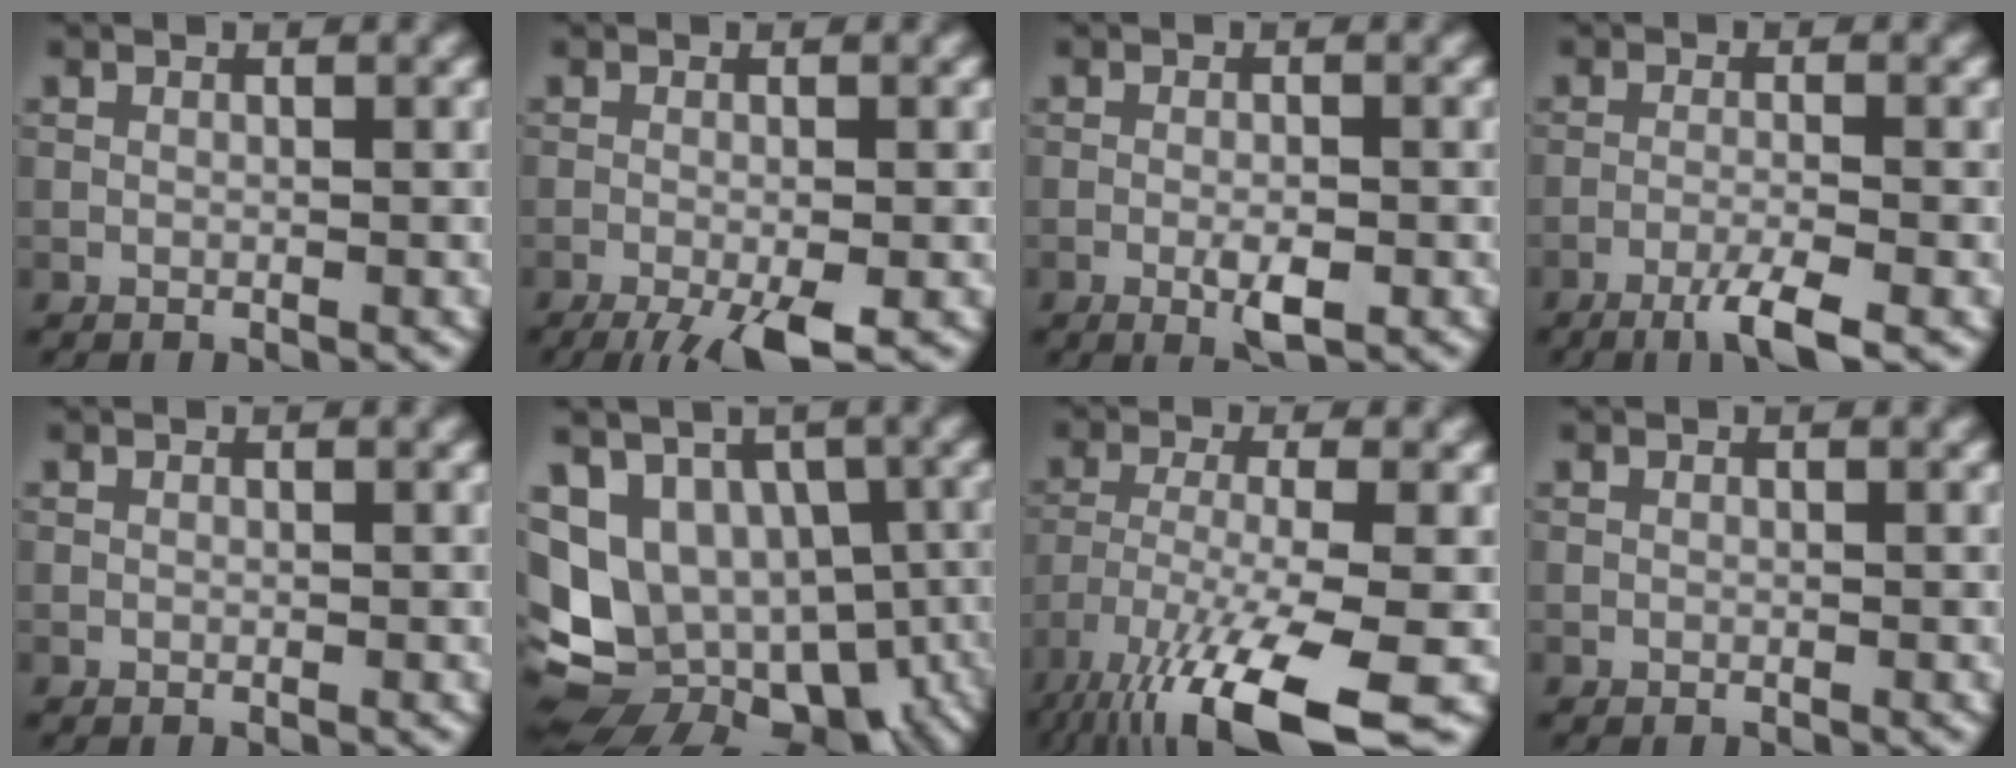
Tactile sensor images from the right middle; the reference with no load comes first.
{"total": 5.2, "force": [-3.0, 1.0, 4.1], "torque": [-0.063, -0.007, -0.051]}
{"total": 2.5, "force": [-1.0, 0.6, 2.3], "torque": [-0.041, -0.001, -0.016]}
{"total": 3.8, "force": [-2.3, 0.4, 3.0], "torque": [-0.050, 0.003, -0.052]}
{"total": 0.0}
{"total": 14.3, "force": [-3.3, 10.8, 8.8], "torque": [-0.141, 0.003, -0.016]}
{"total": 13.1, "force": [-8.2, 2.8, 9.8], "torque": [-0.195, -0.024, -0.139]}
{"total": 0.0}